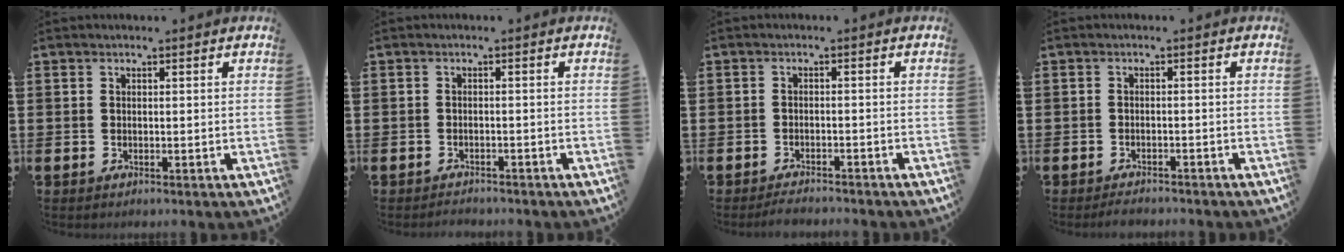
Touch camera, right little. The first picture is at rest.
{"total": 1.0, "force": [-1.0, 0.0, -0.1], "torque": [-0.002, 0.001, -0.022]}
{"total": 1.6, "force": [-1.6, 0.0, 0.2], "torque": [-0.007, 0.003, -0.032]}
{"total": 1.3, "force": [-1.3, 0.1, 0.2], "torque": [-0.007, 0.001, -0.026]}